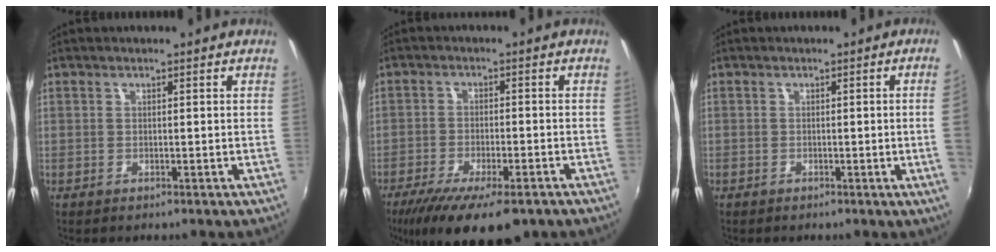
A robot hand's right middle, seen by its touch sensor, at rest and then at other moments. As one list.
[{"total": 14.4, "force": [-10.0, 4.7, 9.2], "torque": [-0.188, -0.044, -0.160]}, {"total": 2.7, "force": [-0.1, -1.5, 2.2], "torque": [-0.037, -0.011, 0.004]}]